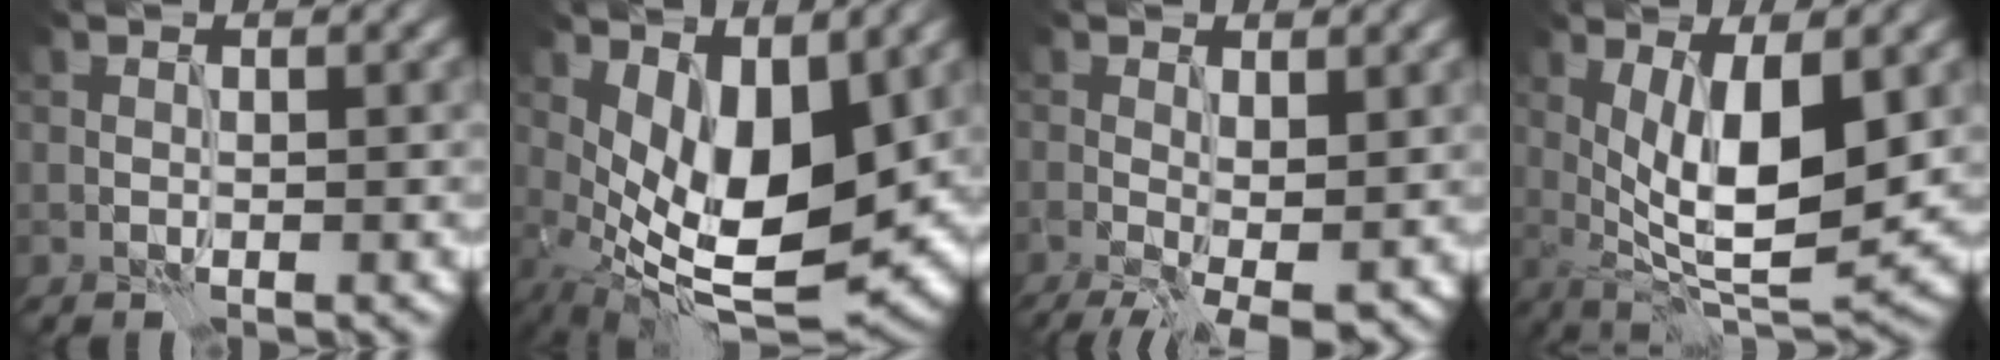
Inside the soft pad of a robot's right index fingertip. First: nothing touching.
{"total": 9.3, "force": [0.5, 4.4, 8.2], "torque": [-0.148, -0.019, 0.010]}
{"total": 5.3, "force": [-0.9, 2.1, 4.8], "torque": [-0.085, -0.010, -0.012]}
{"total": 9.3, "force": [0.9, 2.9, 8.7], "torque": [-0.142, -0.011, 0.017]}